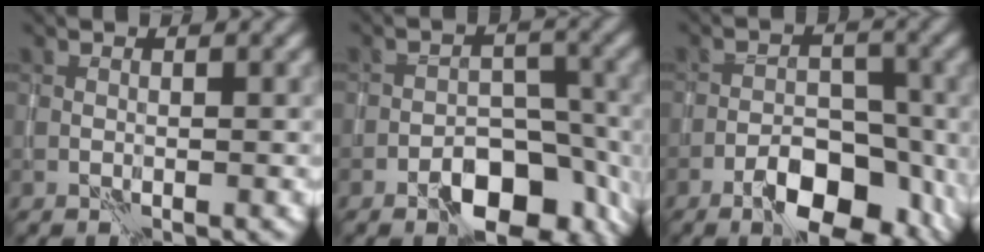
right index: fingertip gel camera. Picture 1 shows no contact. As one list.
[{"total": 9.0, "force": [-5.4, 4.8, 5.4], "torque": [-0.052, 0.003, -0.086]}, {"total": 6.7, "force": [-4.1, 3.1, 4.3], "torque": [-0.047, 0.012, -0.071]}]